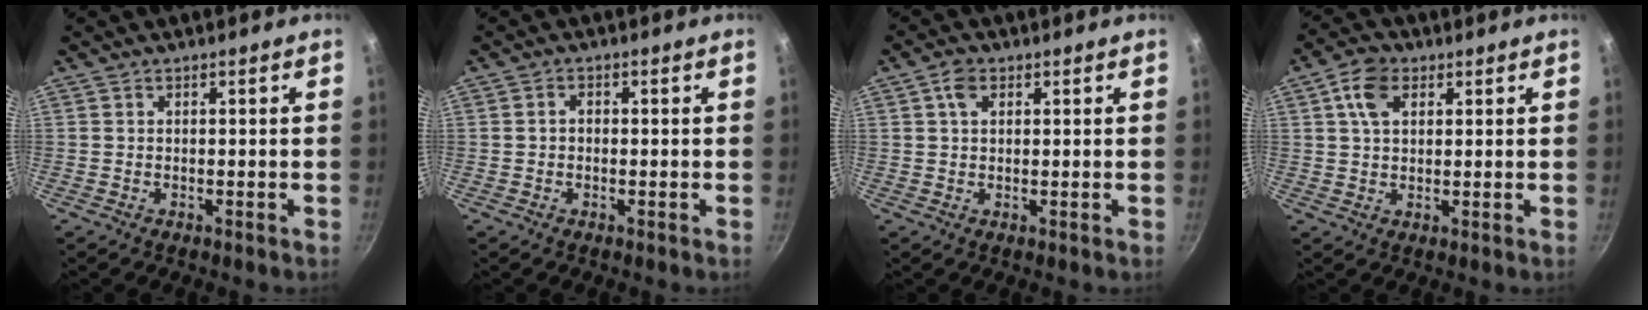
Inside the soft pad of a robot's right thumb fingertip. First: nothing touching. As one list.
[{"total": 1.5, "force": [-0.1, 1.2, 0.9], "torque": [-0.014, 0.007, -0.004]}, {"total": 3.0, "force": [1.3, 2.0, 1.8], "torque": [-0.029, -0.002, 0.020]}, {"total": 6.1, "force": [2.4, 4.0, 4.0], "torque": [-0.059, 0.004, 0.039]}]